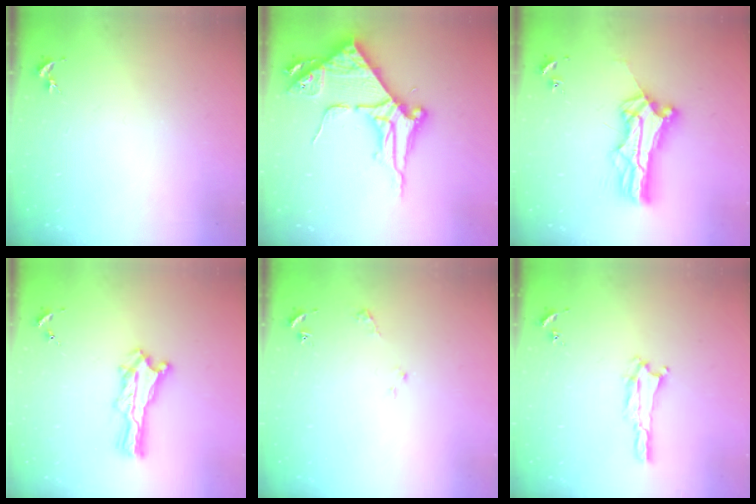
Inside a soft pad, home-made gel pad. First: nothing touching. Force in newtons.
{"total": 8.9, "press": 8.9, "slide": 0.8}
{"total": 10.9, "press": 10.9, "slide": 0.8}
{"total": 1.4, "press": 1.4, "slide": 0.2}
{"total": 1.6, "press": 1.6, "slide": 0.2}
{"total": 1.4, "press": 1.4, "slide": 0.2}